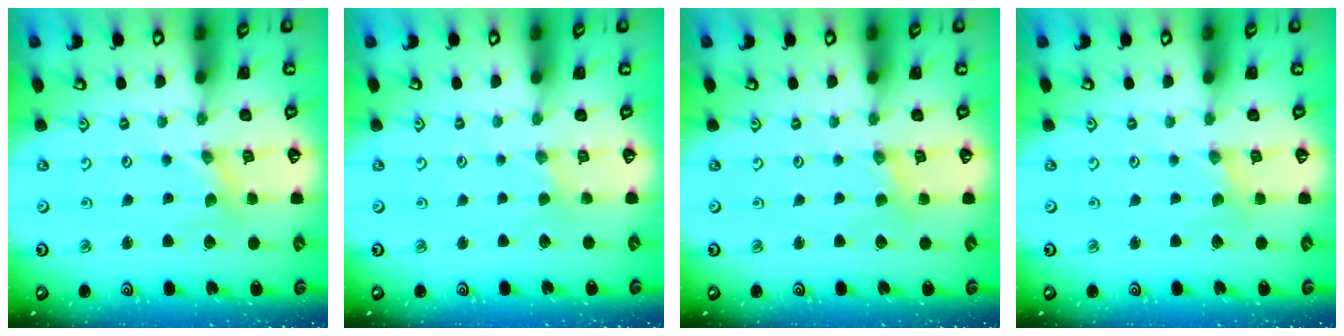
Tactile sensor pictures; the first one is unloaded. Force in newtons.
{"total": 1.0, "press": 1.0, "slide": 0.3}
{"total": 1.7, "press": 1.6, "slide": 0.4}
{"total": 0.0}